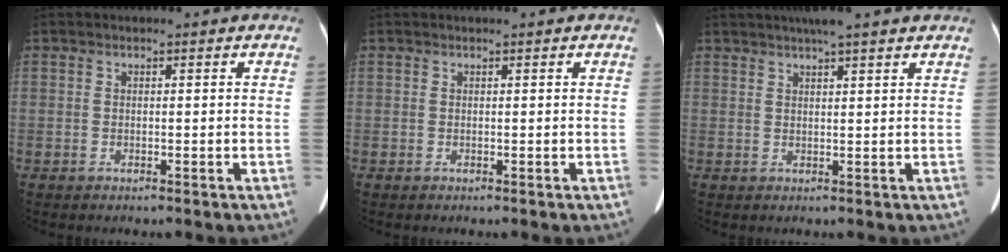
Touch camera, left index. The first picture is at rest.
{"total": 0.0}
{"total": 7.0, "force": [5.8, -0.2, 4.0], "torque": [-0.062, 0.029, 0.080]}